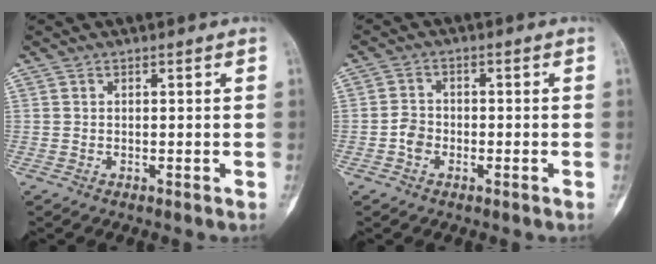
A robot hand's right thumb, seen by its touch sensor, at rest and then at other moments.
{"total": 3.0, "force": [-1.2, 2.3, 1.6], "torque": [-0.020, 0.010, -0.029]}